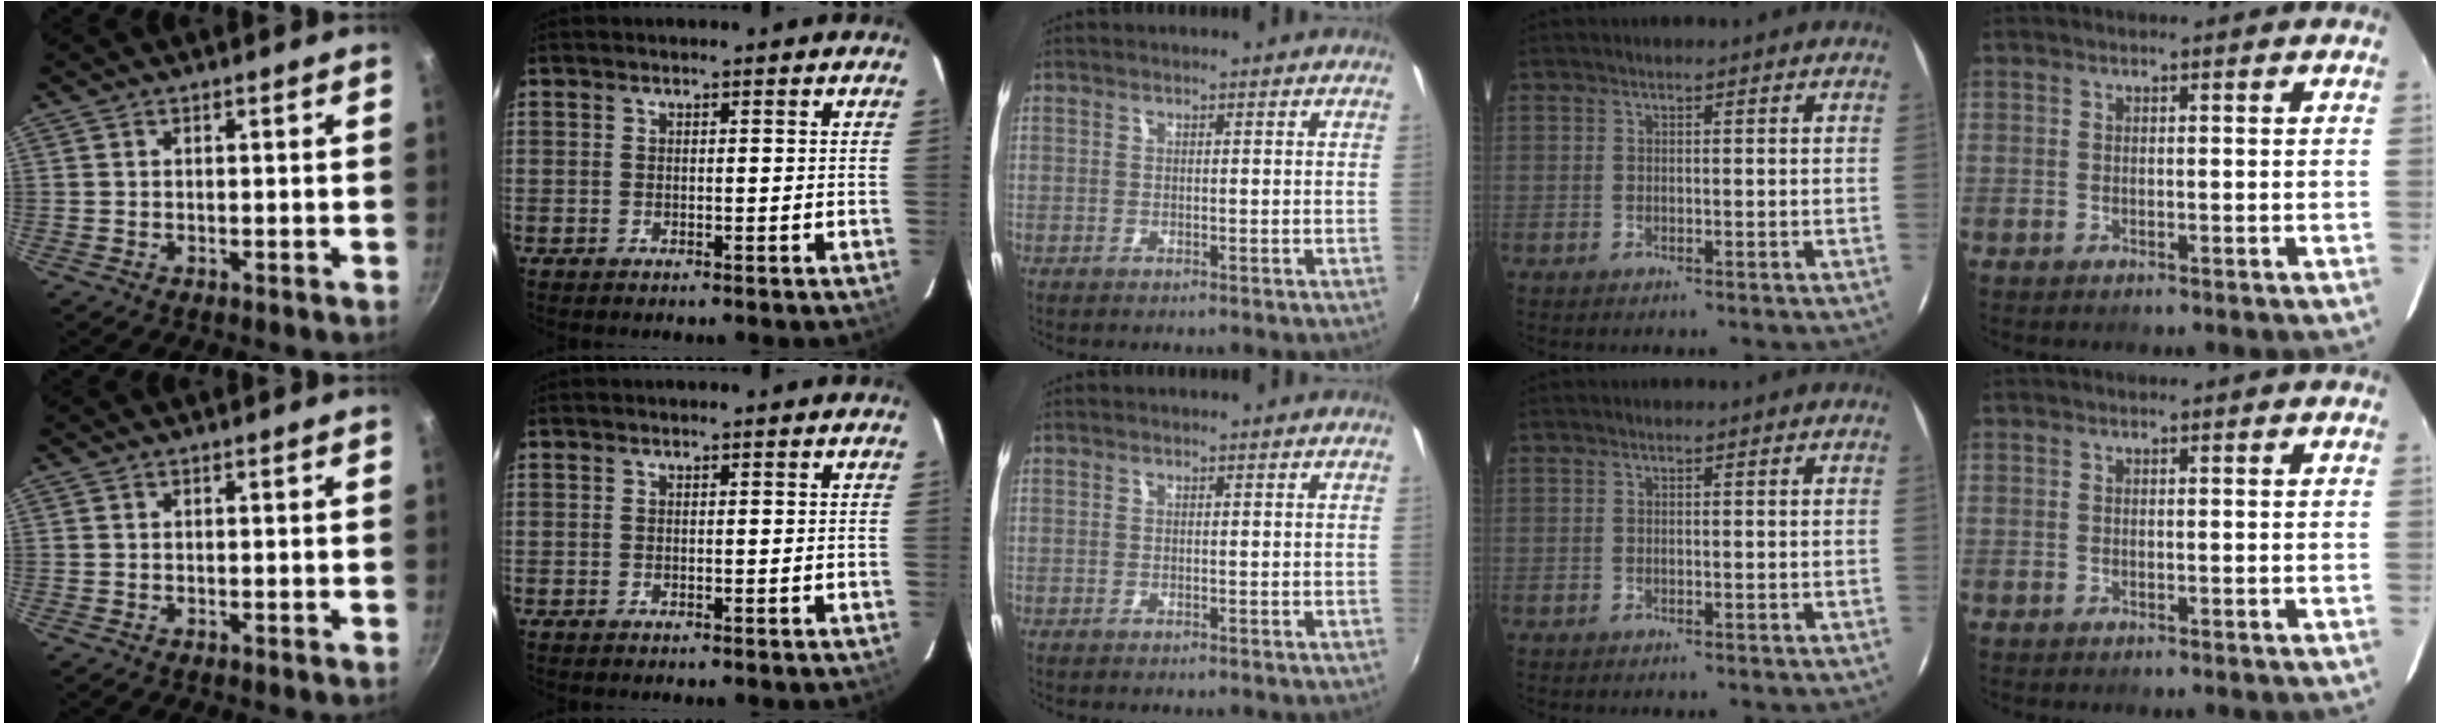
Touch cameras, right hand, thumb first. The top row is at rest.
{}